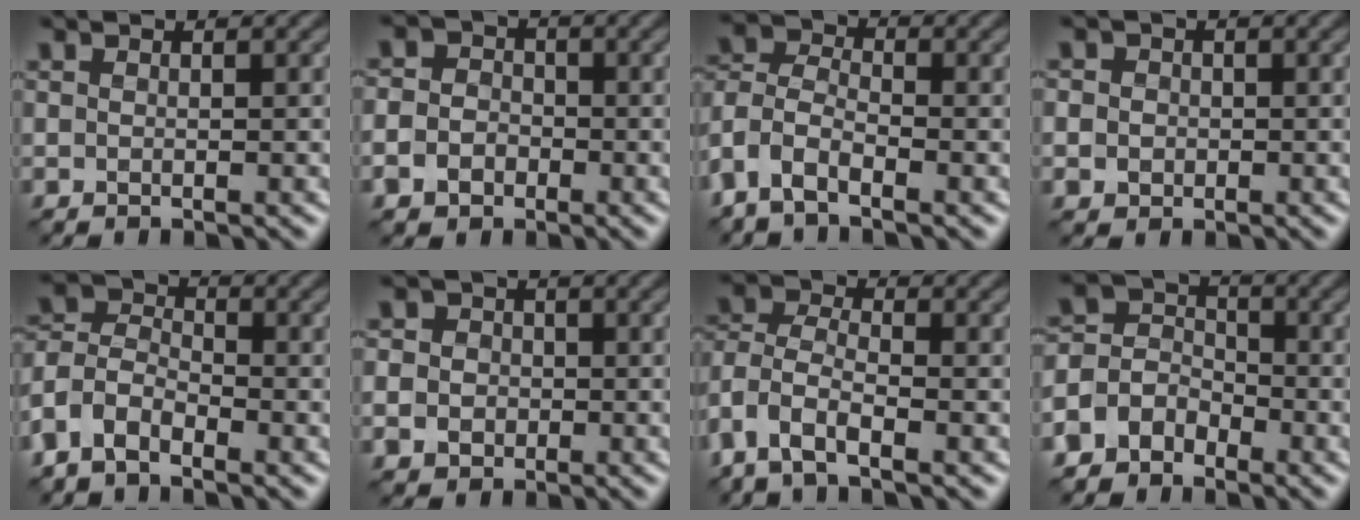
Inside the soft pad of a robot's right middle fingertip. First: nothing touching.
{"total": 3.3, "force": [-1.4, 2.7, 1.1], "torque": [-0.009, 0.000, -0.033]}
{"total": 4.9, "force": [-3.0, 2.4, 3.1], "torque": [-0.070, 0.008, -0.078]}
{"total": 2.8, "force": [0.2, 2.6, 1.0], "torque": [0.002, 0.017, -0.024]}
{"total": 4.7, "force": [-3.0, 2.7, 2.4], "torque": [-0.054, 0.009, -0.077]}
{"total": 4.0, "force": [-0.5, 3.7, 1.4], "torque": [-0.011, 0.012, -0.031]}
{"total": 5.6, "force": [-2.9, 2.7, 3.9], "torque": [-0.090, 0.001, -0.075]}
{"total": 4.1, "force": [-2.8, 2.9, 0.9], "torque": [-0.015, 0.011, -0.067]}